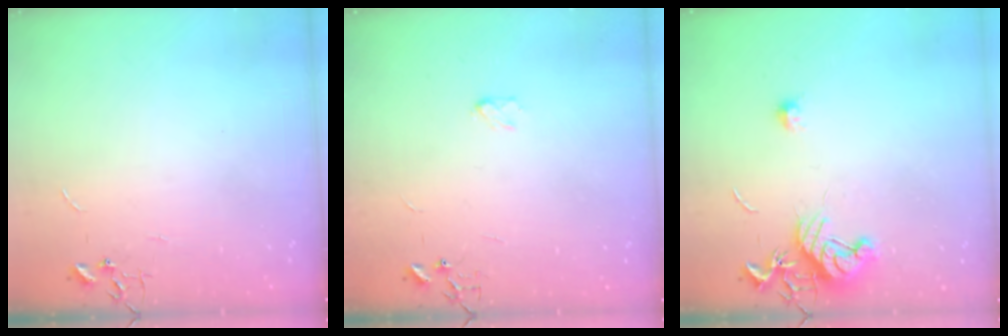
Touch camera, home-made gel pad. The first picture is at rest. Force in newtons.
{"total": 2.9, "press": 2.9, "slide": 0.5}
{"total": 10.9, "press": 10.9, "slide": 0.4}